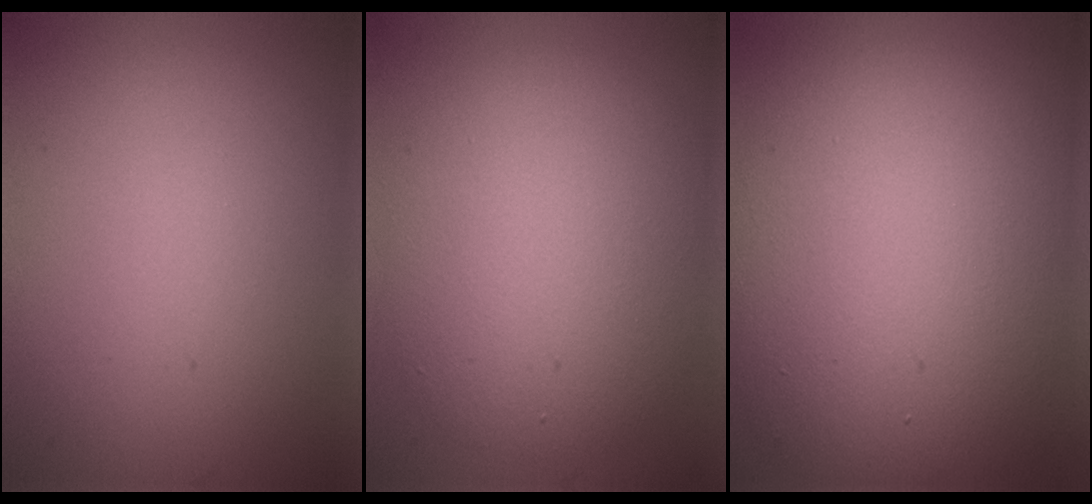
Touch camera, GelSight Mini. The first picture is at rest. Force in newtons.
{"total": 7.3, "press": 7.3, "slide": 0.4}
{"total": 14.6, "press": 14.6, "slide": 0.3}